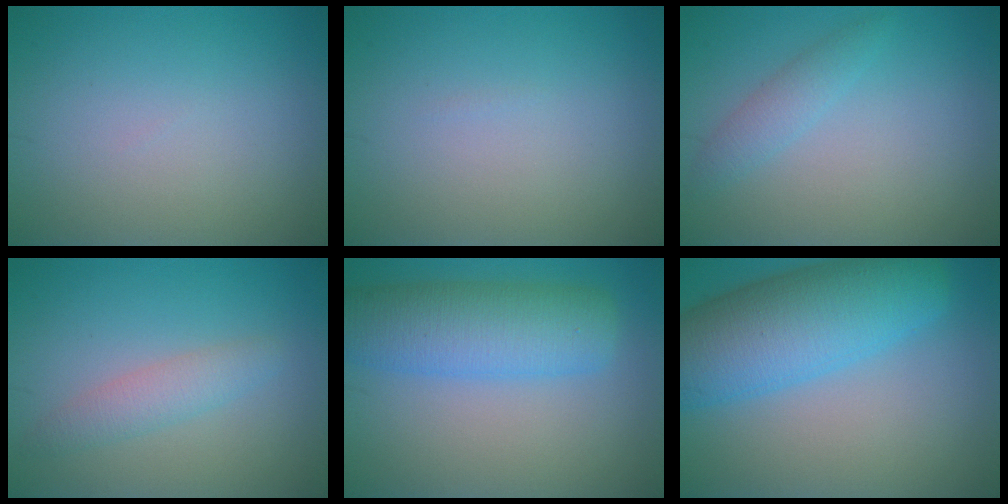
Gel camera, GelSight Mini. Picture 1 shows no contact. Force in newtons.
{"total": 0.0}
{"total": 1.8, "press": 1.8, "slide": 0.1}
{"total": 2.2, "press": 2.2, "slide": 0.1}
{"total": 7.1, "press": 7.1, "slide": 0.0}
{"total": 9.9, "press": 9.9, "slide": 0.4}